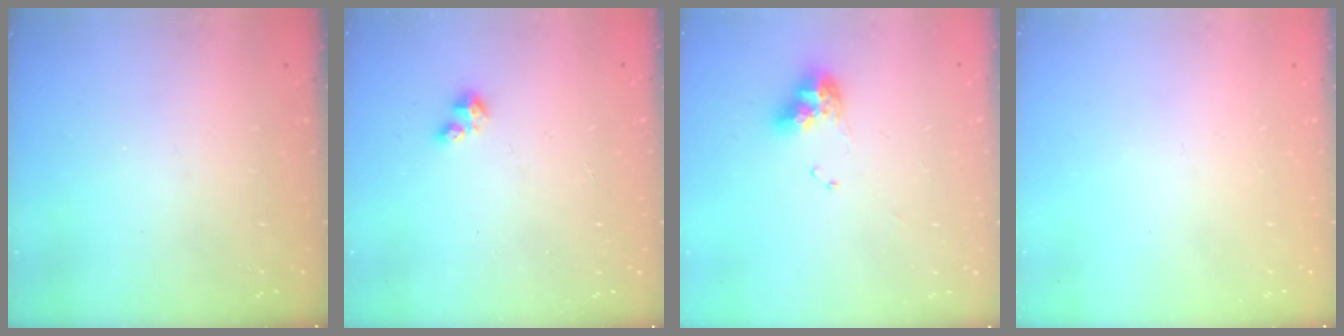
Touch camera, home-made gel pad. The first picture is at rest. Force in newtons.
{"total": 1.6, "press": 1.6, "slide": 0.4}
{"total": 8.8, "press": 8.7, "slide": 1.1}
{"total": 0.0}